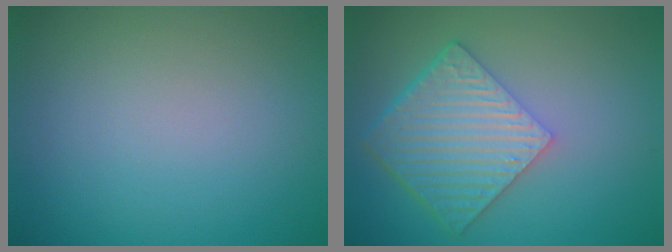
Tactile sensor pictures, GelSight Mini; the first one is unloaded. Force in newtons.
{"total": 7.0, "press": 4.9, "slide": 5.0}